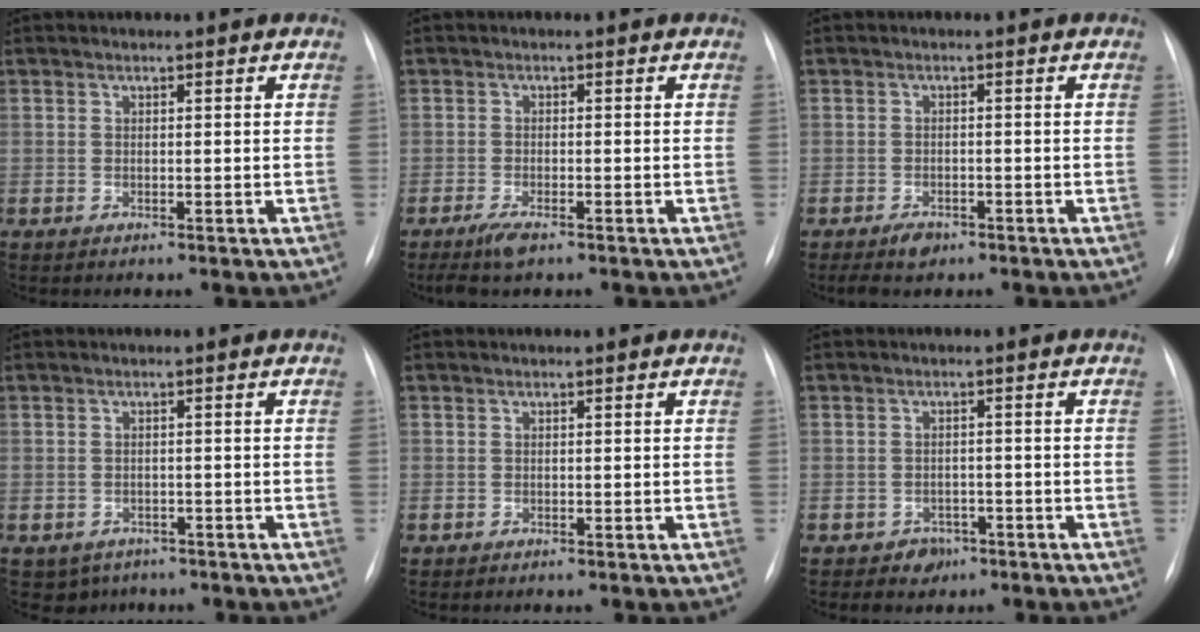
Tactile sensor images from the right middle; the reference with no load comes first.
{"total": 3.6, "force": [-2.6, 0.3, 2.5], "torque": [-0.058, -0.012, -0.053]}
{"total": 2.7, "force": [-1.9, 1.2, 1.4], "torque": [-0.029, -0.002, -0.026]}
{"total": 3.5, "force": [-2.3, 2.6, 0.4], "torque": [-0.005, 0.005, -0.028]}
{"total": 0.0}
{"total": 2.6, "force": [-1.6, 2.1, 0.4], "torque": [-0.001, 0.009, -0.020]}